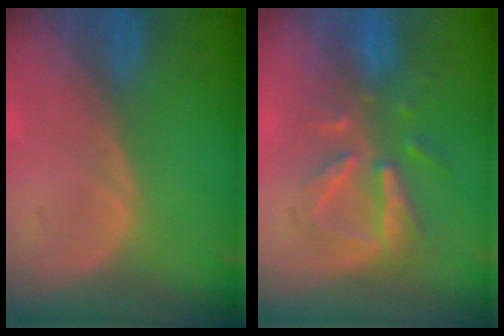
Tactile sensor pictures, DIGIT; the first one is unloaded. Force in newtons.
{"total": 8.1, "press": 7.5, "slide": 3.0}